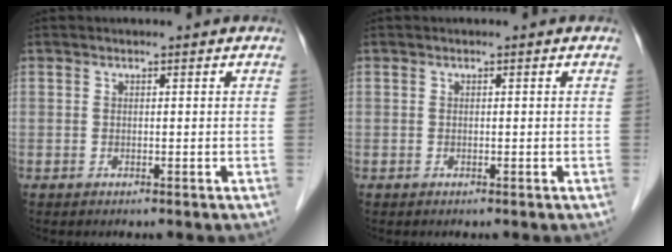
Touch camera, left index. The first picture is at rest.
{"total": 0.0}